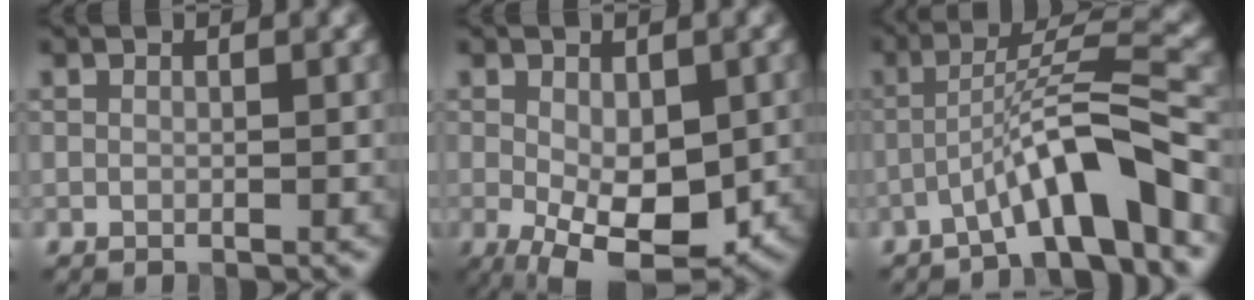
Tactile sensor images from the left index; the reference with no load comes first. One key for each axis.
{"total": 8.7, "fx": -2.1, "fy": 4.4, "fz": 7.2, "tx": -0.130, "ty": -0.024, "tz": -0.022}
{"total": 7.4, "fx": -4.1, "fy": 0.9, "fz": 6.0, "tx": -0.099, "ty": 0.025, "tz": -0.071}